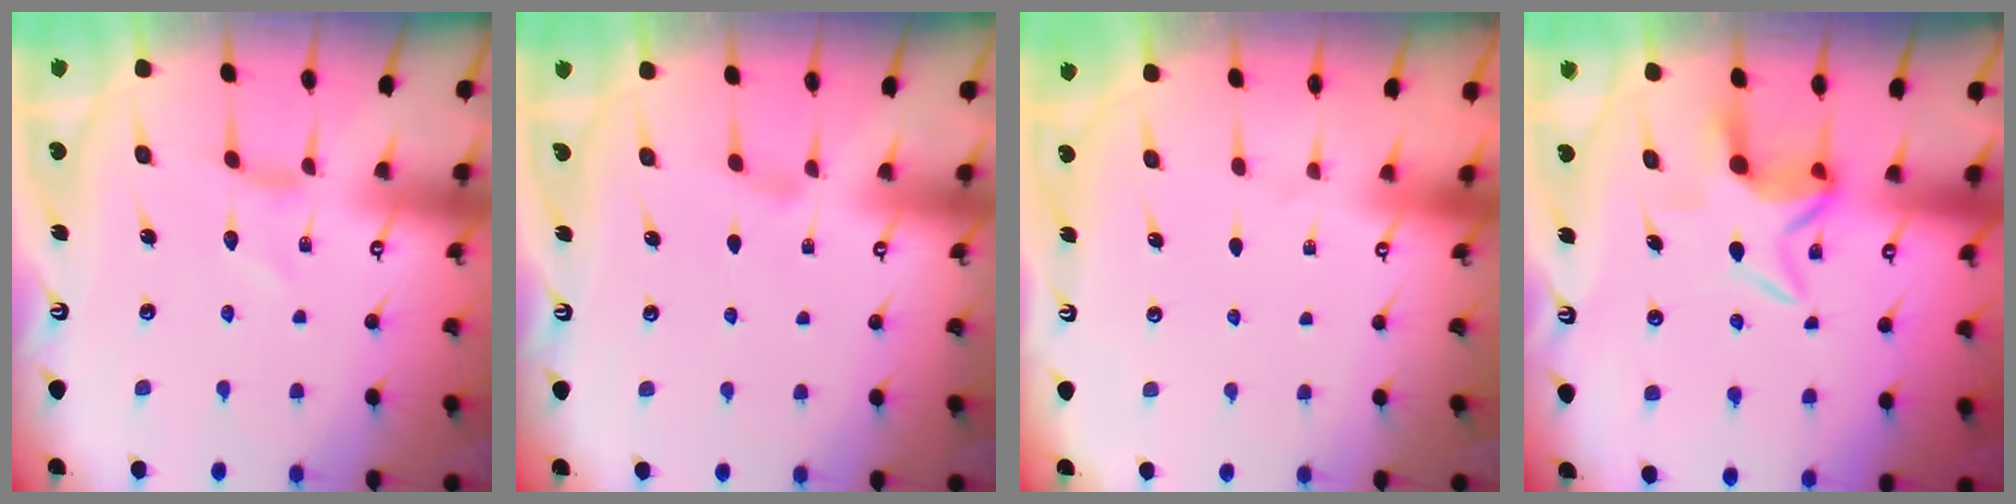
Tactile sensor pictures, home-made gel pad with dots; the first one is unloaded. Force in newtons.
{"total": 1.8, "press": 1.8, "slide": 0.4}
{"total": 0.0}
{"total": 6.6, "press": 6.6, "slide": 0.7}